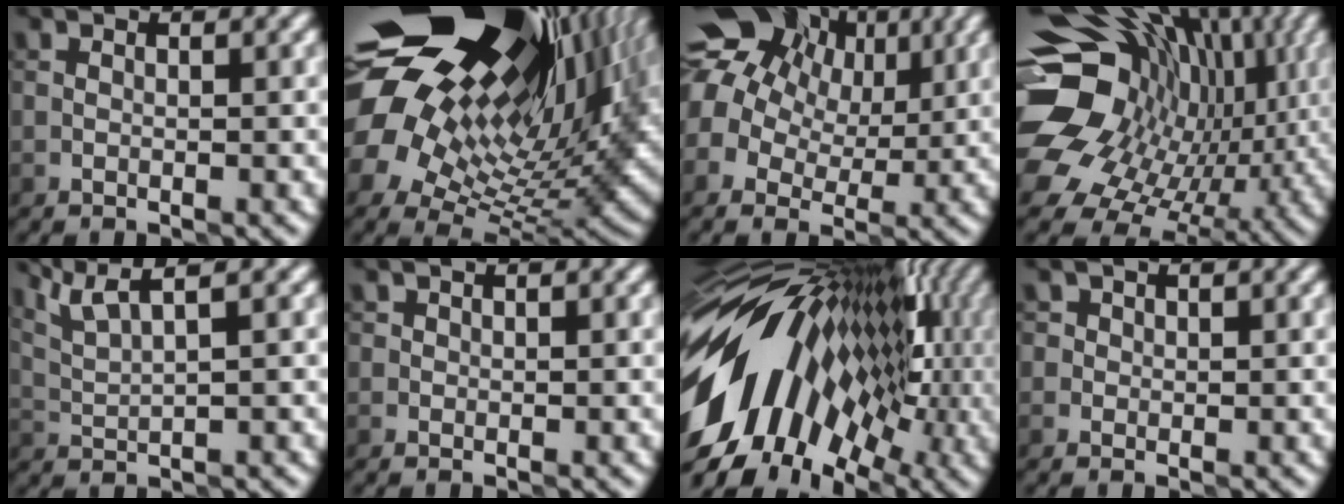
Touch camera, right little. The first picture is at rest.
{"total": 21.6, "force": [9.4, 11.5, 15.6], "torque": [-0.277, 0.033, 0.161]}
{"total": 15.3, "force": [5.8, 11.6, 8.2], "torque": [-0.189, 0.044, 0.089]}
{"total": 19.4, "force": [1.0, 15.4, 11.7], "torque": [-0.212, -0.021, 0.035]}
{"total": 4.0, "force": [2.9, 0.5, 2.8], "torque": [-0.059, 0.014, 0.062]}
{"total": 0.8, "force": [0.2, 0.7, 0.1], "torque": [0.004, -0.001, -0.002]}
{"total": 16.7, "force": [-1.3, 10.3, 13.1], "torque": [-0.227, 0.016, -0.039]}
{"total": 2.3, "force": [0.9, 2.0, 0.7], "torque": [0.006, 0.011, 0.000]}